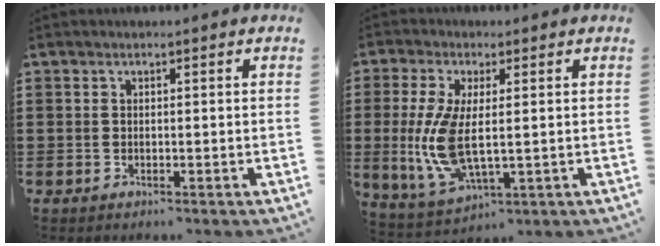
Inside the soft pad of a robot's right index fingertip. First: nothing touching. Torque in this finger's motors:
{"motor_torque": [2.14, 0.00, 1.05, 0.21]}